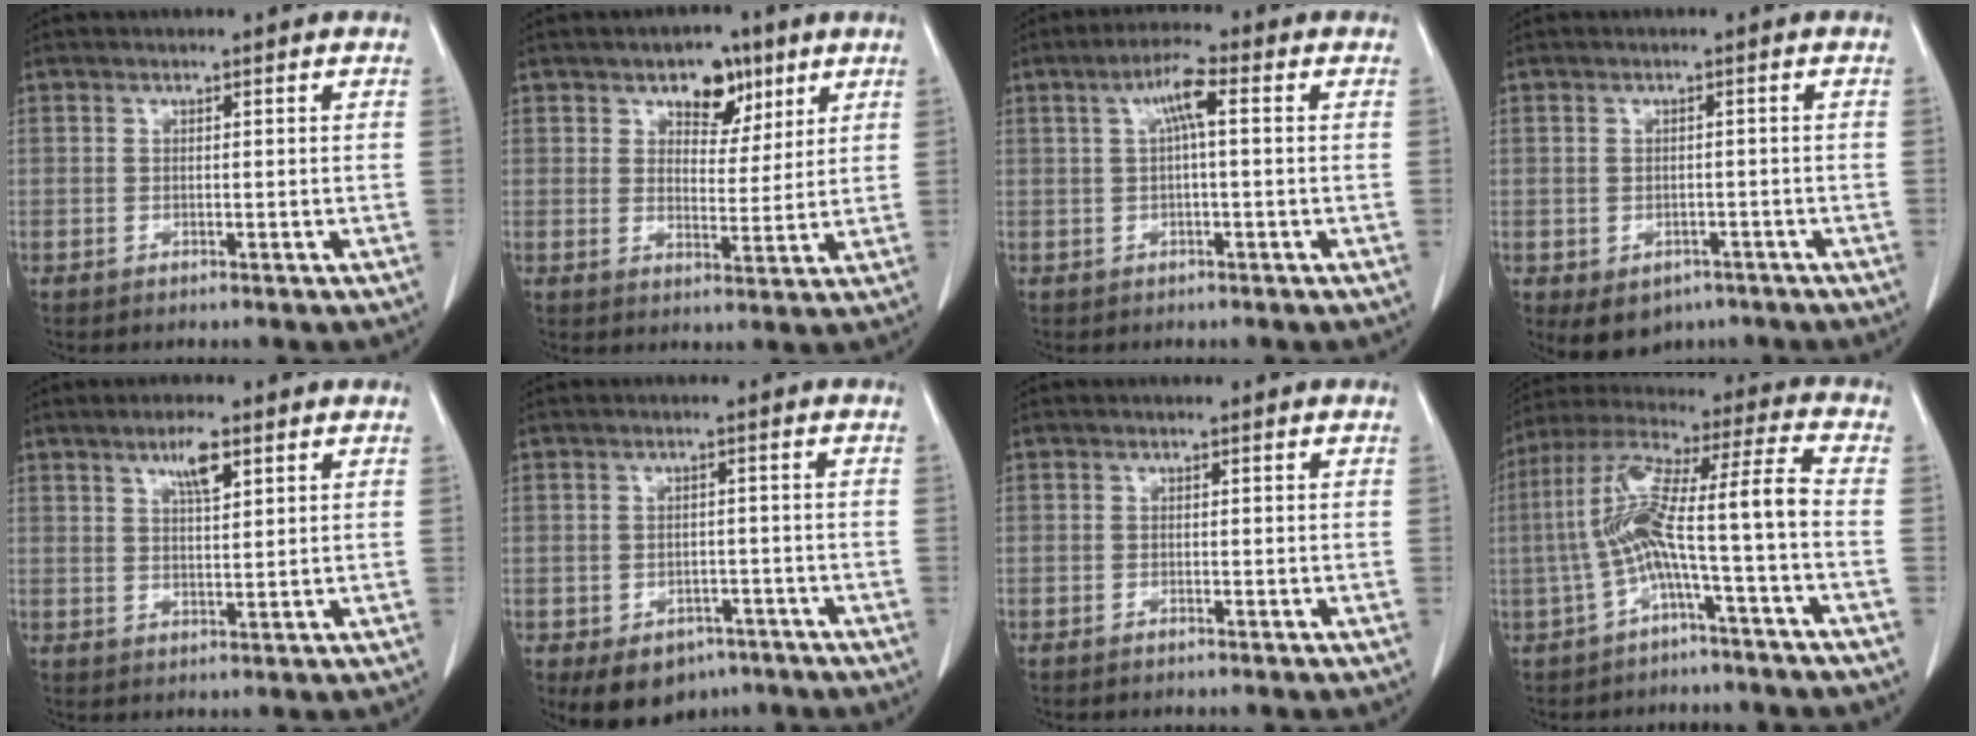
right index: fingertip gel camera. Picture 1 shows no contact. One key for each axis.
{"total": 6.8, "fx": 3.9, "fy": 4.1, "fz": 3.6, "tx": -0.045, "ty": 0.009, "tz": 0.061}
{"total": 4.6, "fx": 1.0, "fy": 0.5, "fz": 4.4, "tx": -0.084, "ty": 0.013, "tz": 0.018}
{"total": 5.6, "fx": -3.0, "fy": 4.2, "fz": 2.0, "tx": -0.023, "ty": 0.003, "tz": -0.032}
{"total": 4.3, "fx": 2.4, "fy": 0.8, "fz": 3.4, "tx": -0.065, "ty": 0.001, "tz": 0.042}
{"total": 7.6, "fx": -4.6, "fy": 5.2, "fz": 2.9, "tx": -0.040, "ty": 0.008, "tz": -0.057}
{"total": 0.6, "fx": -0.5, "fy": 0.1, "fz": 0.2, "tx": -0.008, "ty": -0.001, "tz": -0.007}
{"total": 12.0, "fx": -2.9, "fy": 0.0, "fz": 11.6, "tx": -0.227, "ty": 0.041, "tz": -0.055}